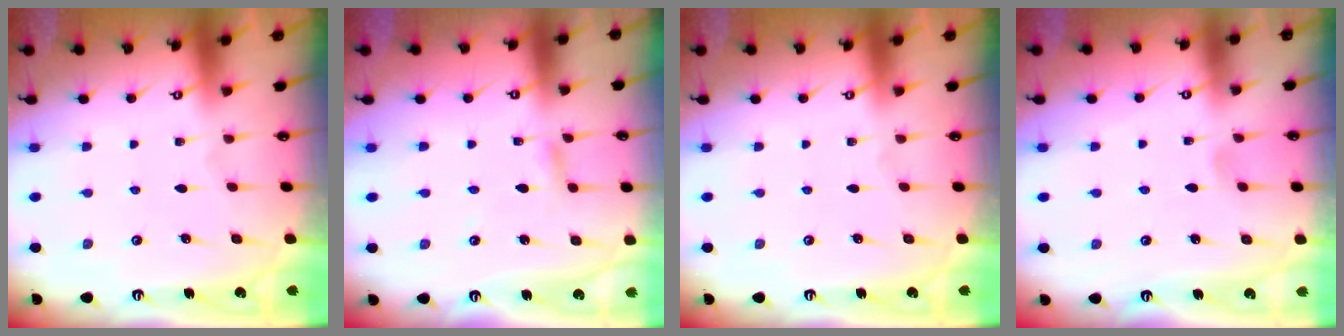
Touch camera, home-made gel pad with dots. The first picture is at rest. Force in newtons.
{"total": 2.9, "press": 2.8, "slide": 0.3}
{"total": 0.0}
{"total": 2.8, "press": 2.8, "slide": 0.4}